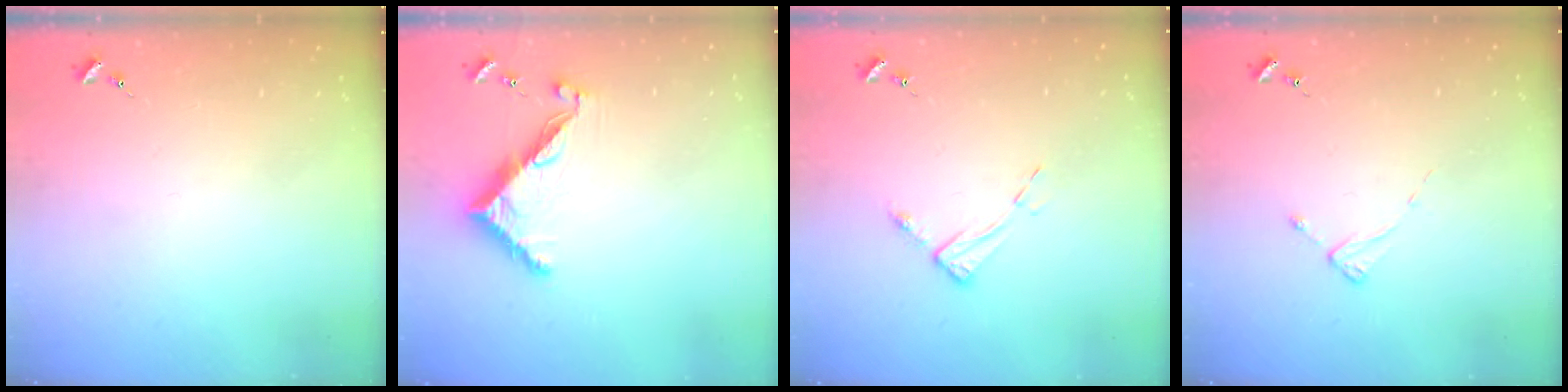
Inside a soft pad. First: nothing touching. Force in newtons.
{"total": 7.9, "press": 7.9, "slide": 0.1}
{"total": 6.5, "press": 6.5, "slide": 0.5}
{"total": 2.0, "press": 2.0, "slide": 0.3}